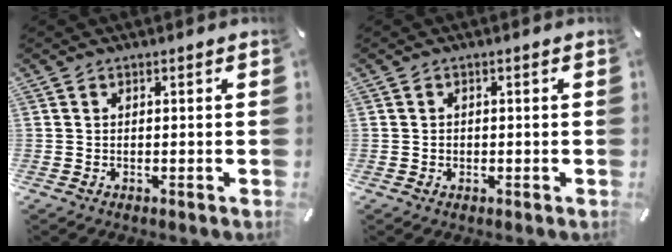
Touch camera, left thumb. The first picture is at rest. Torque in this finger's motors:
{"motor_torque": [0.12, -0.01, -0.01, 0.08, 0.07]}